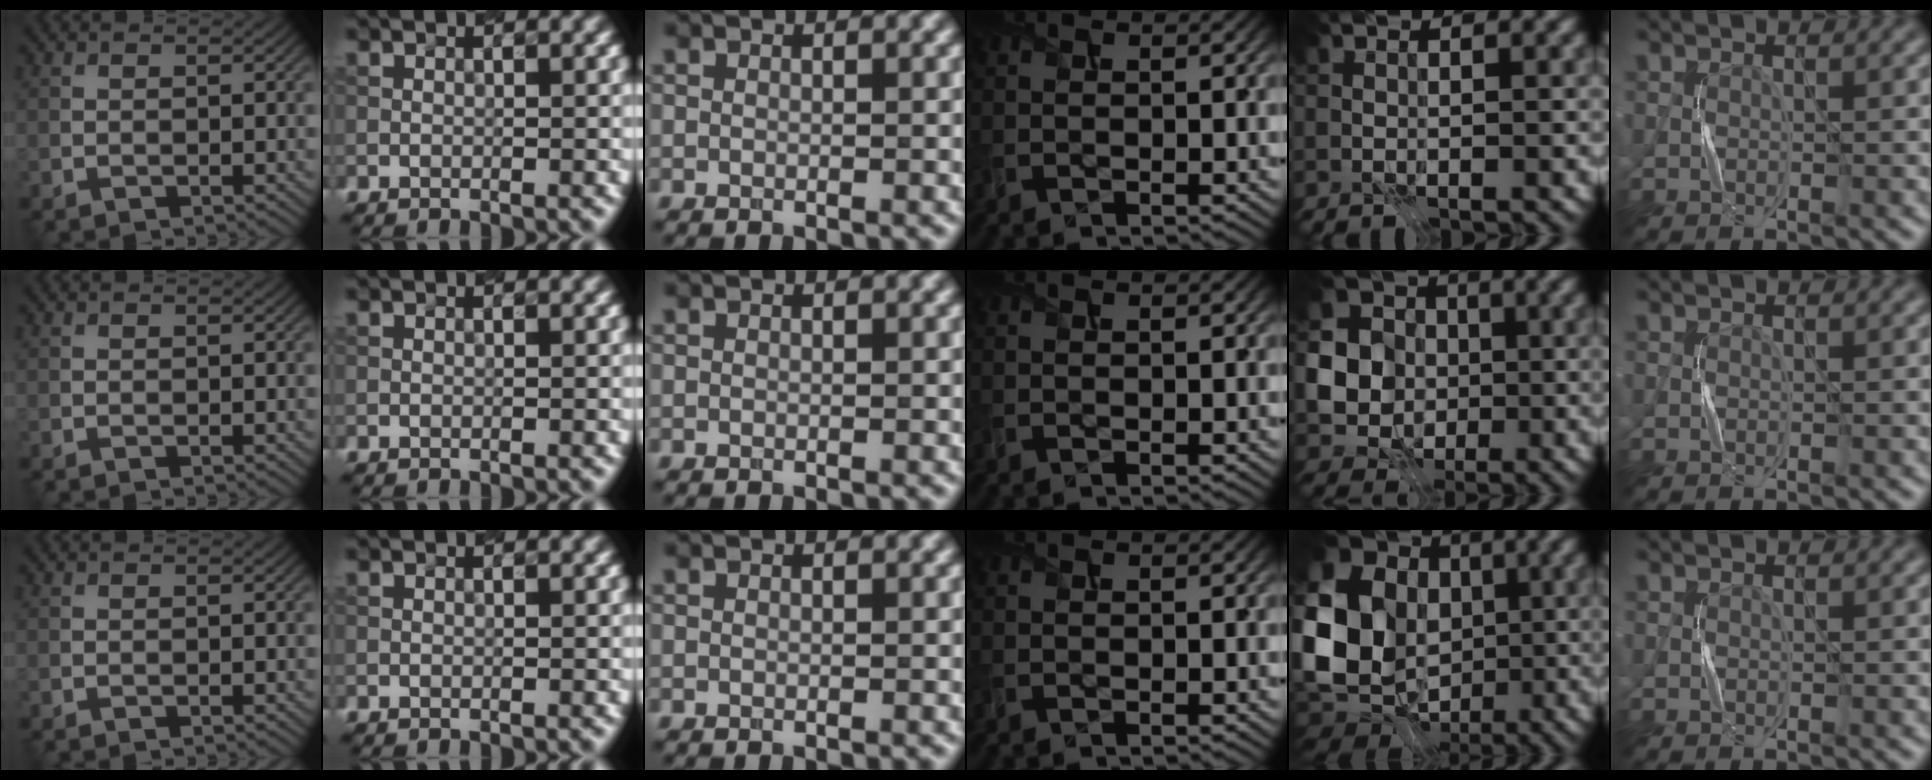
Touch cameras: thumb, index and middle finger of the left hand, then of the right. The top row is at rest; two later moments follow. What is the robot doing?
{"motion": "press", "object": "calculator"}